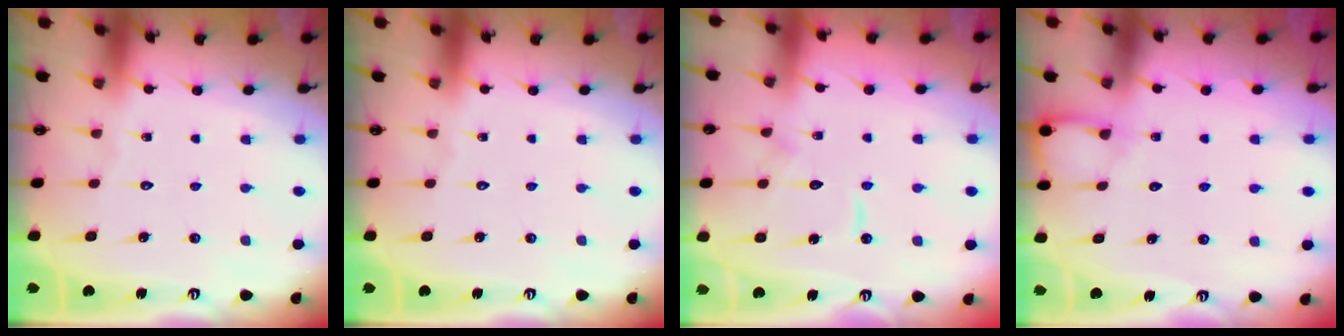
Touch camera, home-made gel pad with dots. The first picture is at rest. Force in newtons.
{"total": 0.0}
{"total": 8.9, "press": 8.9, "slide": 0.8}
{"total": 4.8, "press": 4.8, "slide": 0.5}